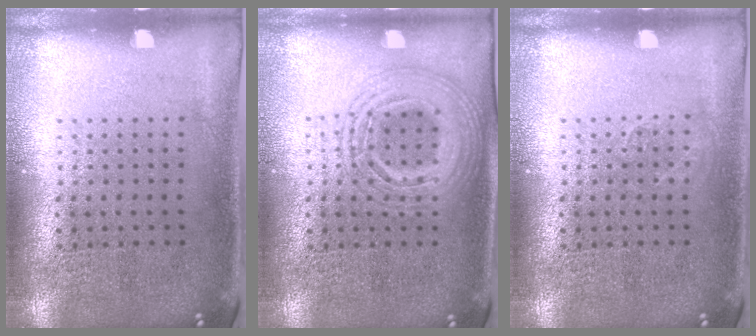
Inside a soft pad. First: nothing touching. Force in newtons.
{"total": 2.8, "press": 2.8, "slide": 0.3}
{"total": 0.8, "press": 0.8, "slide": 0.0}